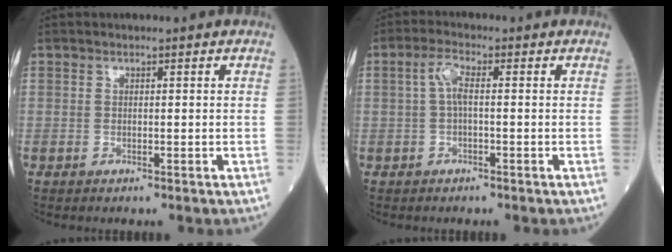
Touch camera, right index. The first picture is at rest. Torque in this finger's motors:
{"motor_torque": [0.52, 0.07, 0.26, 0.07]}